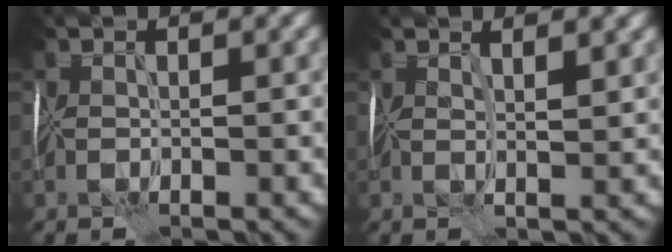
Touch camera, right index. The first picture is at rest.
{"total": 2.8, "force": [1.8, 0.6, 2.1], "torque": [-0.026, 0.009, 0.019]}